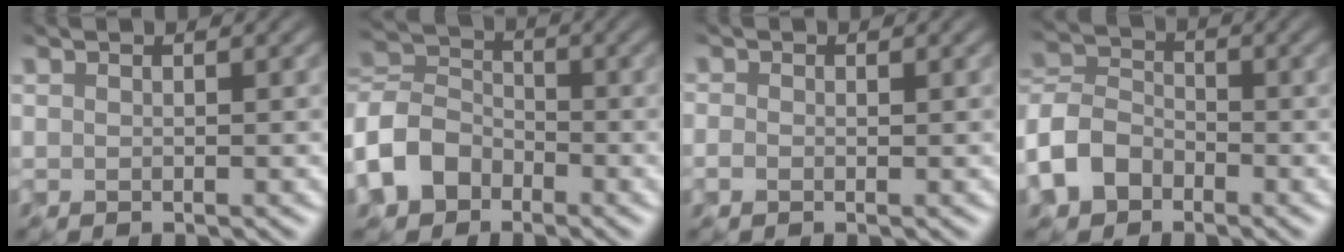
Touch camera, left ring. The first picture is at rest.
{"total": 5.8, "force": [-4.1, 3.8, 1.7], "torque": [-0.042, 0.007, -0.079]}
{"total": 1.0, "force": [-0.8, -0.2, -0.6], "torque": [0.001, 0.000, -0.004]}
{"total": 5.0, "force": [-3.7, 3.0, 1.5], "torque": [-0.047, 0.006, -0.073]}